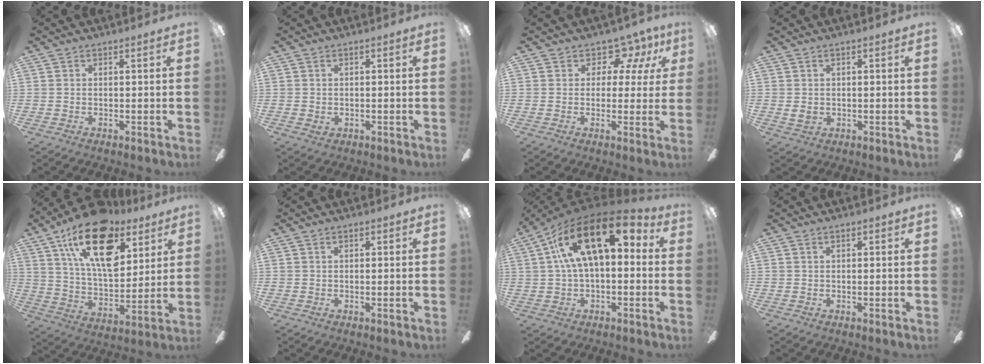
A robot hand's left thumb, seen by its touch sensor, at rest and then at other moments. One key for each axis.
{"total": 1.3, "fx": -0.1, "fy": 1.0, "fz": 0.8, "tx": -0.006, "ty": 0.001, "tz": -0.003}
{"total": 8.0, "fx": 4.9, "fy": 5.2, "fz": 3.6, "tx": -0.057, "ty": -0.025, "tz": 0.090}
{"total": 2.8, "fx": 0.1, "fy": 2.1, "fz": 1.9, "tx": -0.042, "ty": 0.003, "tz": 0.000}
{"total": 23.3, "fx": 12.4, "fy": 12.1, "fz": 15.5, "tx": -0.259, "ty": -0.055, "tz": 0.213}
{"total": 0.9, "fx": 0.4, "fy": 0.4, "fz": 0.7, "tx": -0.014, "ty": 0.003, "tz": 0.007}
{"total": 20.0, "fx": 7.2, "fy": 9.5, "fz": 16.1, "tx": -0.276, "ty": -0.021, "tz": 0.115}
{"total": 1.2, "fx": 0.5, "fy": 0.6, "fz": 0.9, "tx": -0.010, "ty": 0.000, "tz": 0.007}